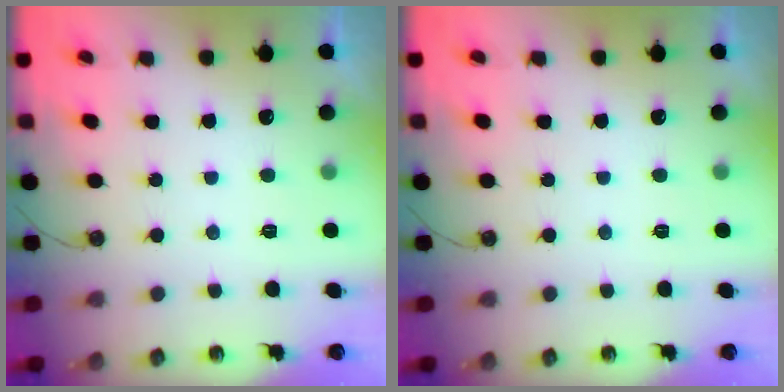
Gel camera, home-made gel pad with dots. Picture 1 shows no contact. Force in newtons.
{"total": 0.0}